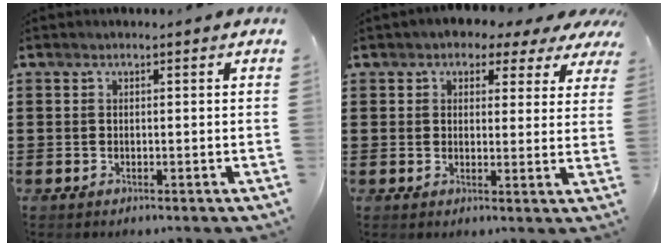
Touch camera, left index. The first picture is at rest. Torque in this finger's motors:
{"motor_torque": [2.14, 0.00, 0.92, 0.13]}